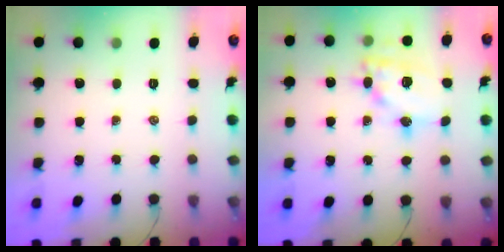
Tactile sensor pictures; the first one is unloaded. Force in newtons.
{"total": 15.1, "press": 15.0, "slide": 2.2}